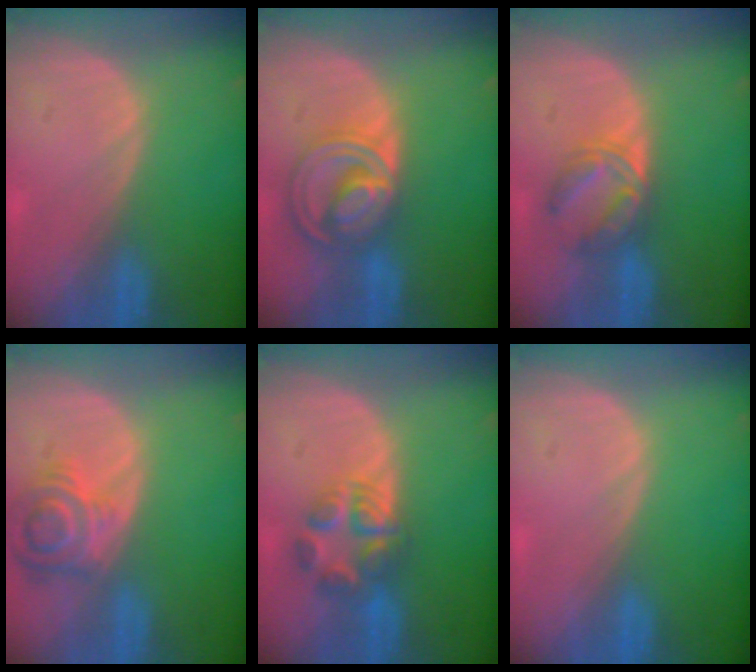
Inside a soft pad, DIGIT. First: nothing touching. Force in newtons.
{"total": 8.5, "press": 7.2, "slide": 4.5}
{"total": 5.6, "press": 5.5, "slide": 1.1}
{"total": 7.1, "press": 6.5, "slide": 2.9}
{"total": 5.9, "press": 5.8, "slide": 0.6}
{"total": 0.0}